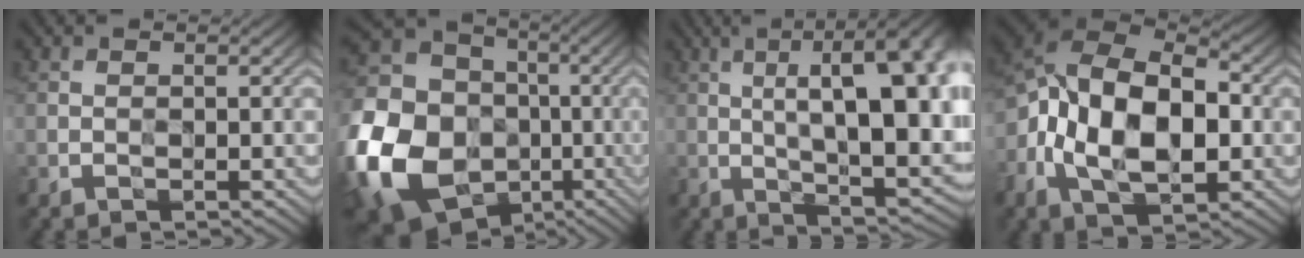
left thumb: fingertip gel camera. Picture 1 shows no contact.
{"total": 23.1, "force": [-7.1, 18.8, 11.3], "torque": [-0.293, -0.047, -0.152]}
{"total": 19.1, "force": [3.1, 6.9, 17.6], "torque": [-0.242, 0.037, 0.048]}
{"total": 15.2, "force": [-1.9, 9.4, 11.8], "torque": [-0.227, -0.005, -0.032]}